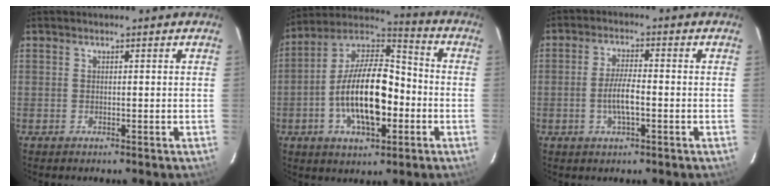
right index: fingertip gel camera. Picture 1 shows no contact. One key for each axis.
{"total": 17.5, "fx": -4.2, "fy": 8.1, "fz": 15.0, "tx": -0.278, "ty": 0.013, "tz": -0.077}
{"total": 5.2, "fx": -1.4, "fy": 1.3, "fz": 4.8, "tx": -0.097, "ty": 0.003, "tz": -0.026}